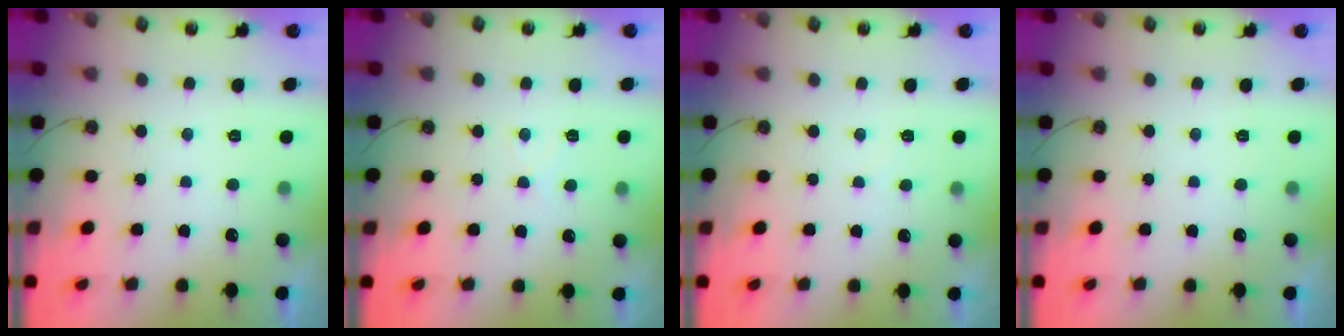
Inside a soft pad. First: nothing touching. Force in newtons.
{"total": 3.6, "press": 3.5, "slide": 0.5}
{"total": 2.8, "press": 2.7, "slide": 0.5}
{"total": 0.0}